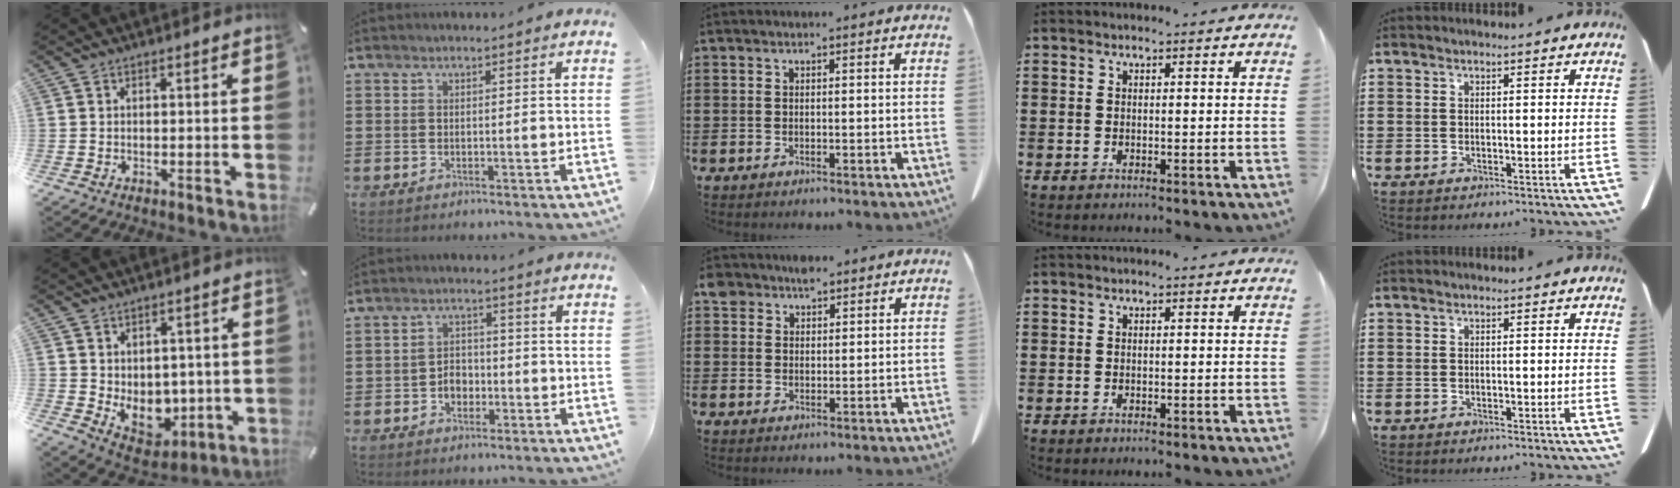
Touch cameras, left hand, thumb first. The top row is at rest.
{"thumb": {"total": 8.6, "force": [0.4, 7.4, 4.3], "torque": [-0.048, -0.022, 0.014]}, "index": {"total": 3.3, "force": [-1.3, 2.4, 1.8], "torque": [-0.038, 0.005, -0.029]}, "middle": {"total": 3.3, "force": [2.7, 1.6, 1.0], "torque": [-0.020, 0.003, 0.052]}}